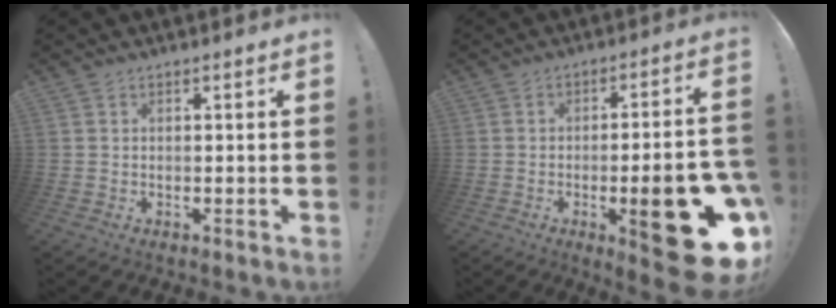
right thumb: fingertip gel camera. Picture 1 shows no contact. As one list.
[{"total": 22.2, "force": [-7.3, 6.9, 19.8], "torque": [-0.241, 0.029, -0.090]}]